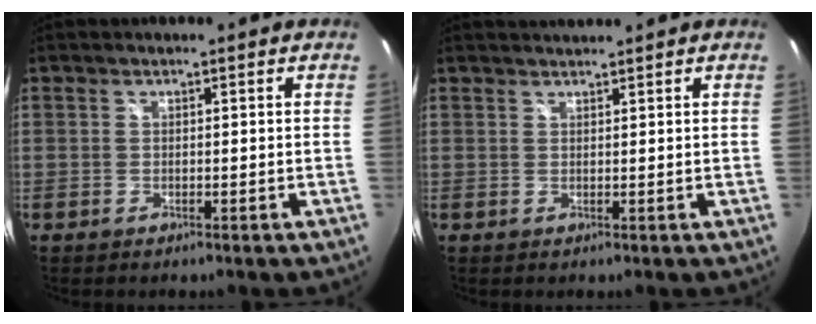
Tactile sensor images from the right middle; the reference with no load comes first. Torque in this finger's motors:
{"motor_torque": [-0.26, -0.35, -0.04, -0.01]}